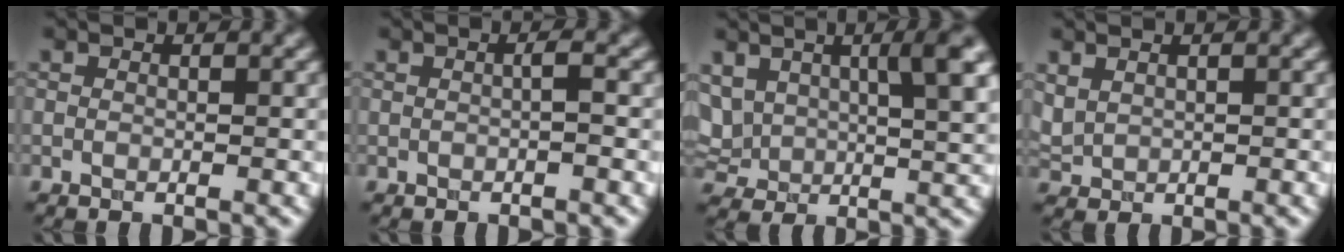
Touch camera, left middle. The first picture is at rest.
{"total": 0.9, "force": [-0.3, 0.0, 0.9], "torque": [-0.016, 0.007, -0.001]}
{"total": 8.1, "force": [3.1, 3.8, 6.4], "torque": [-0.138, 0.007, 0.072]}
{"total": 0.8, "force": [0.8, 0.3, 0.1], "torque": [-0.017, 0.004, 0.035]}